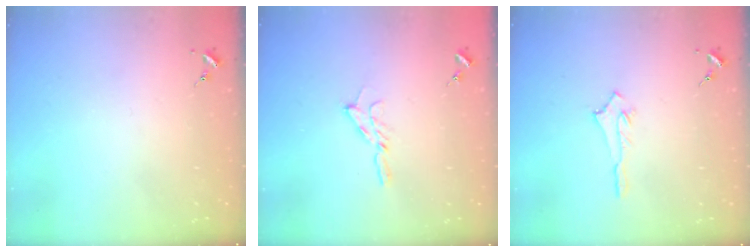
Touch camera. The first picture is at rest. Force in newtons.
{"total": 5.1, "press": 5.0, "slide": 0.7}
{"total": 2.8, "press": 2.8, "slide": 0.4}